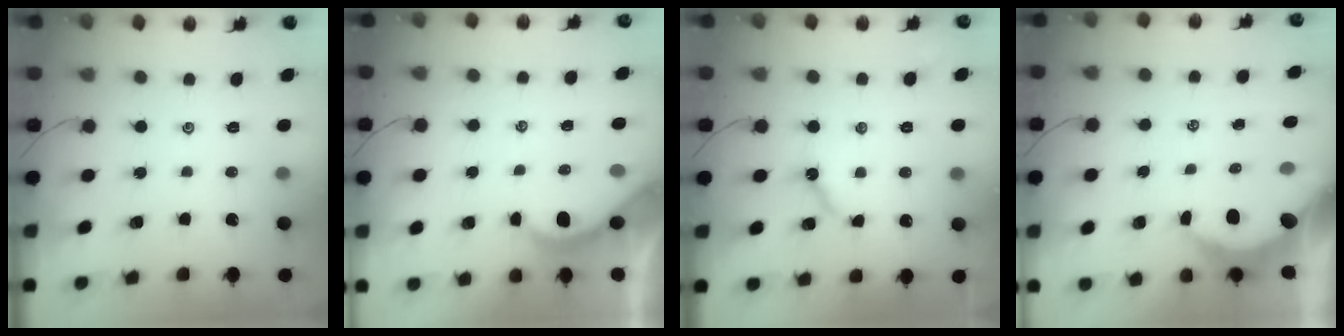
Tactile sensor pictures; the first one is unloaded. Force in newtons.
{"total": 2.9, "press": 2.9, "slide": 0.2}
{"total": 5.5, "press": 5.5, "slide": 0.5}
{"total": 6.8, "press": 6.7, "slide": 0.9}